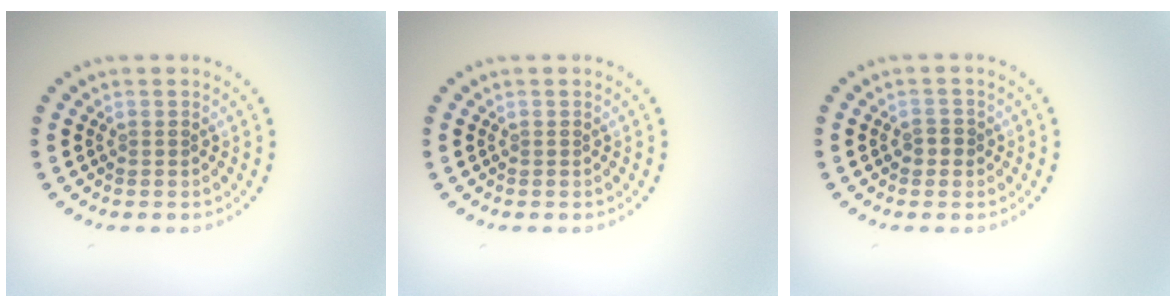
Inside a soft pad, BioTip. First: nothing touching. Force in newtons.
{"total": 0.0}
{"total": 1.2, "press": 1.1, "slide": 0.4}